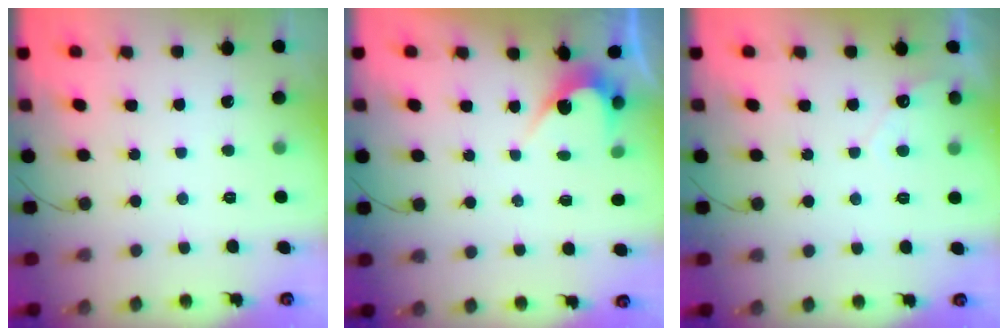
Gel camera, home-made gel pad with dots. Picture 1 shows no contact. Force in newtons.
{"total": 2.9, "press": 2.9, "slide": 0.1}
{"total": 3.4, "press": 3.4, "slide": 0.1}